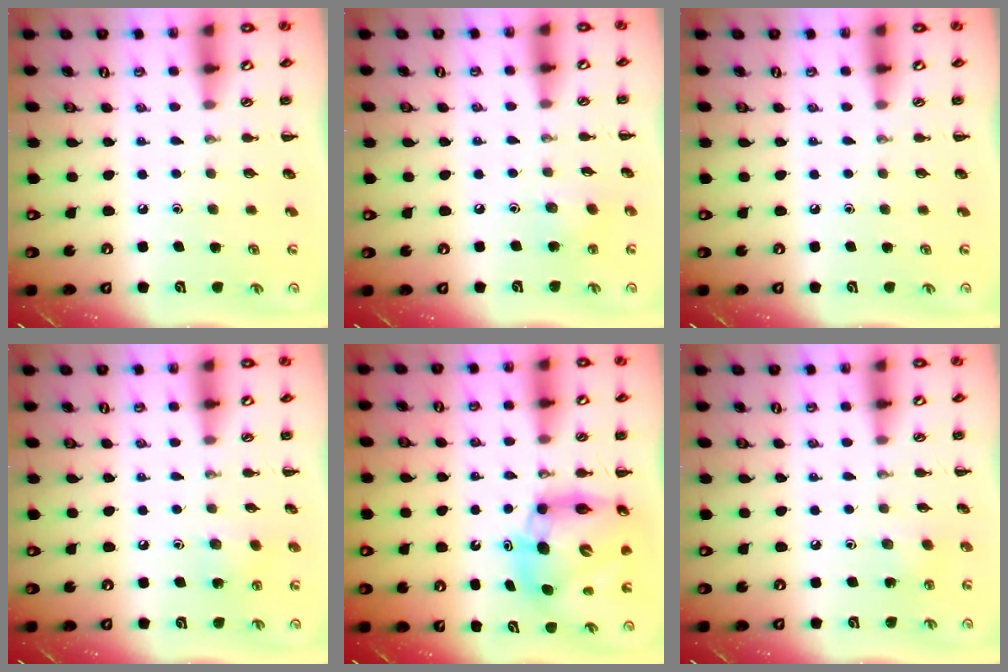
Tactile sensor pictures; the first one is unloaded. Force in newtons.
{"total": 5.5, "press": 5.3, "slide": 1.4}
{"total": 0.0}
{"total": 4.3, "press": 4.2, "slide": 1.1}
{"total": 11.2, "press": 10.8, "slide": 3.1}
{"total": 2.4, "press": 2.3, "slide": 0.8}